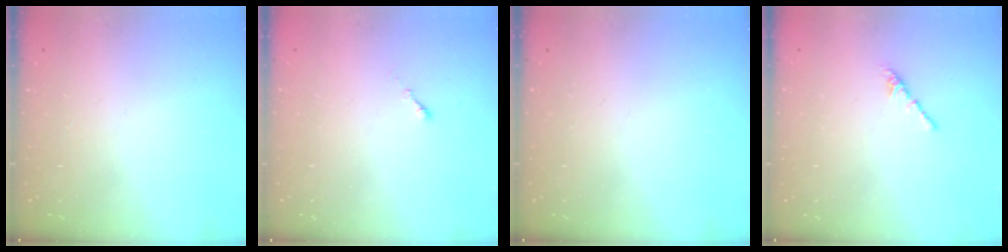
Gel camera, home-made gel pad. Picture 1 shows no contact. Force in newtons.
{"total": 0.0}
{"total": 0.0}
{"total": 2.4, "press": 2.3, "slide": 0.8}